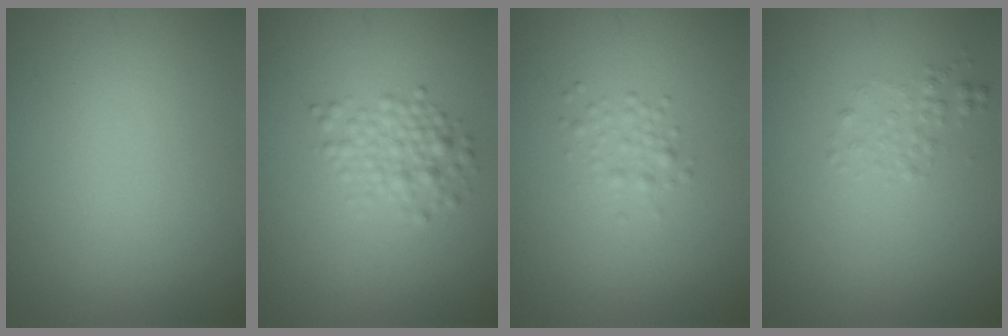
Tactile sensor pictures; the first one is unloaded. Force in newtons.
{"total": 2.5, "press": 2.5, "slide": 0.1}
{"total": 1.3, "press": 1.3, "slide": 0.0}
{"total": 1.2, "press": 1.2, "slide": 0.1}